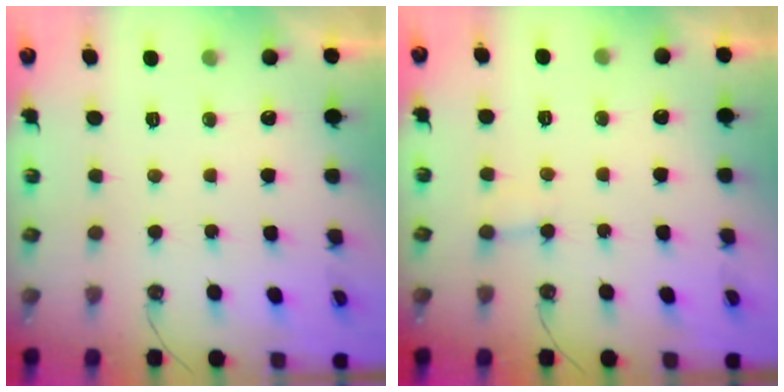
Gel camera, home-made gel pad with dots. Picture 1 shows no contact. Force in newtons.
{"total": 5.3, "press": 5.2, "slide": 0.5}